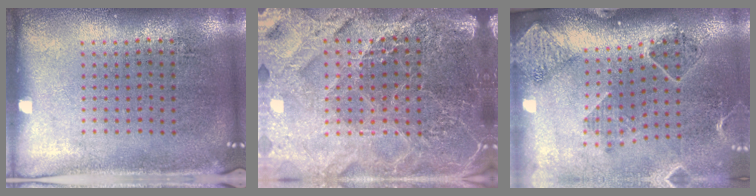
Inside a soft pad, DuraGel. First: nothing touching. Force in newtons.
{"total": 5.1, "press": 4.6, "slide": 2.2}
{"total": 1.5, "press": 1.5, "slide": 0.1}